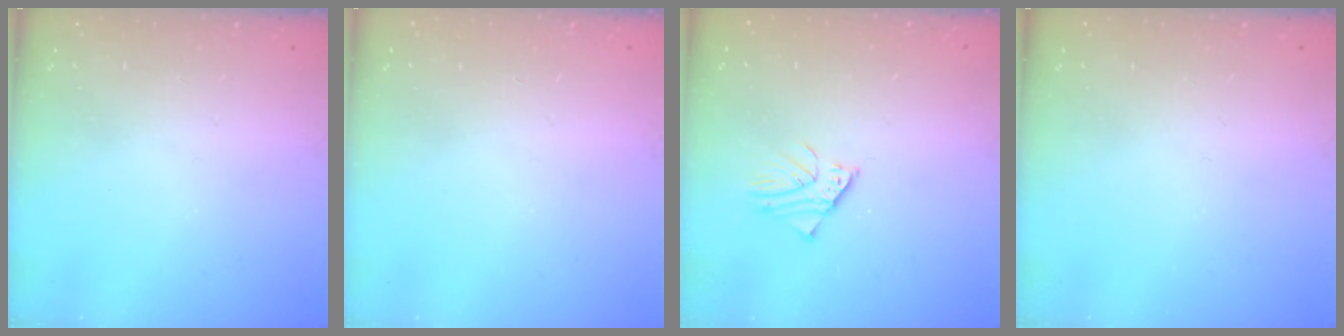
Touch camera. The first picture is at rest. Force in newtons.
{"total": 2.8, "press": 2.8, "slide": 0.3}
{"total": 1.8, "press": 1.8, "slide": 0.2}
{"total": 0.0}